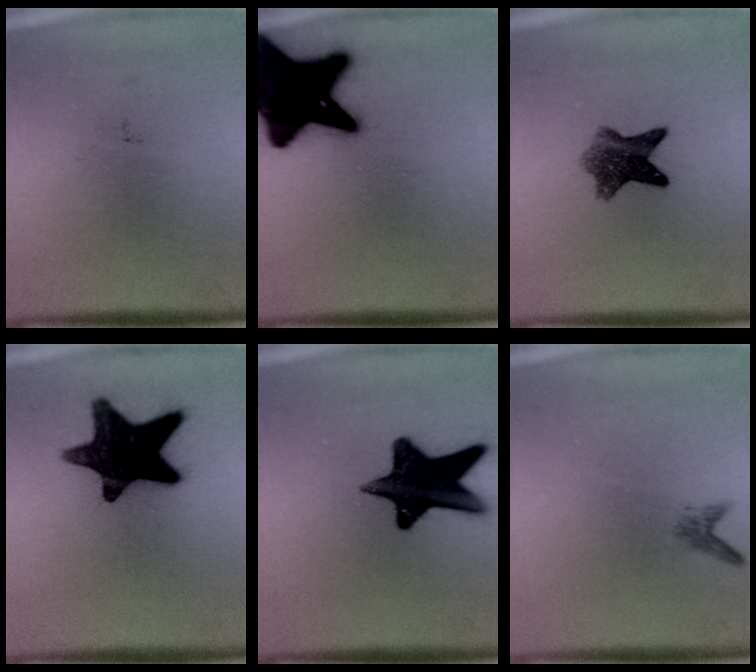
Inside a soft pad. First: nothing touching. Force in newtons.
{"total": 19.3}
{"total": 6.8}
{"total": 15.9}
{"total": 15.8}
{"total": 1.1}